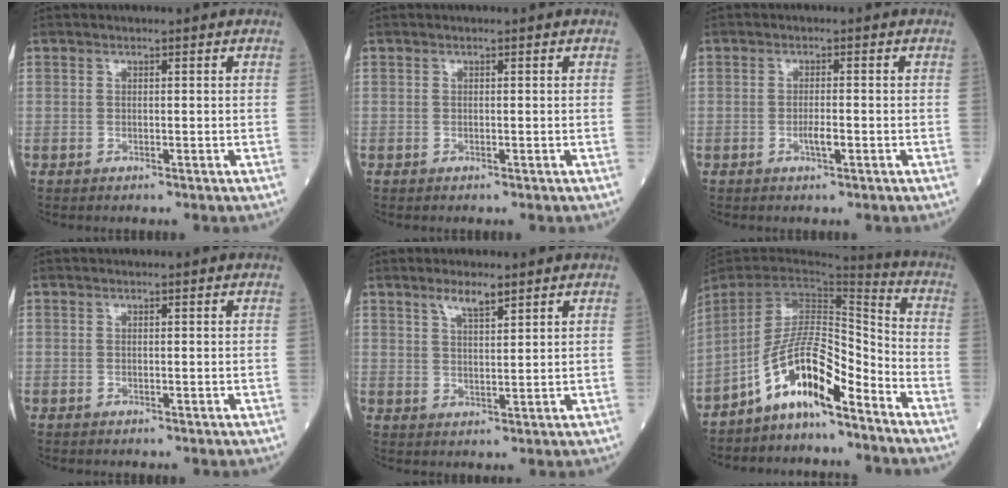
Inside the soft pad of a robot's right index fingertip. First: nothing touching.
{"total": 0.0}
{"total": 2.1, "force": [-0.7, 0.4, 1.9], "torque": [-0.038, -0.001, -0.011]}
{"total": 0.0}
{"total": 3.9, "force": [2.8, 0.7, 2.7], "torque": [-0.054, 0.002, 0.051]}
{"total": 11.8, "force": [-8.0, 2.8, 8.2], "torque": [-0.154, 0.021, -0.150]}